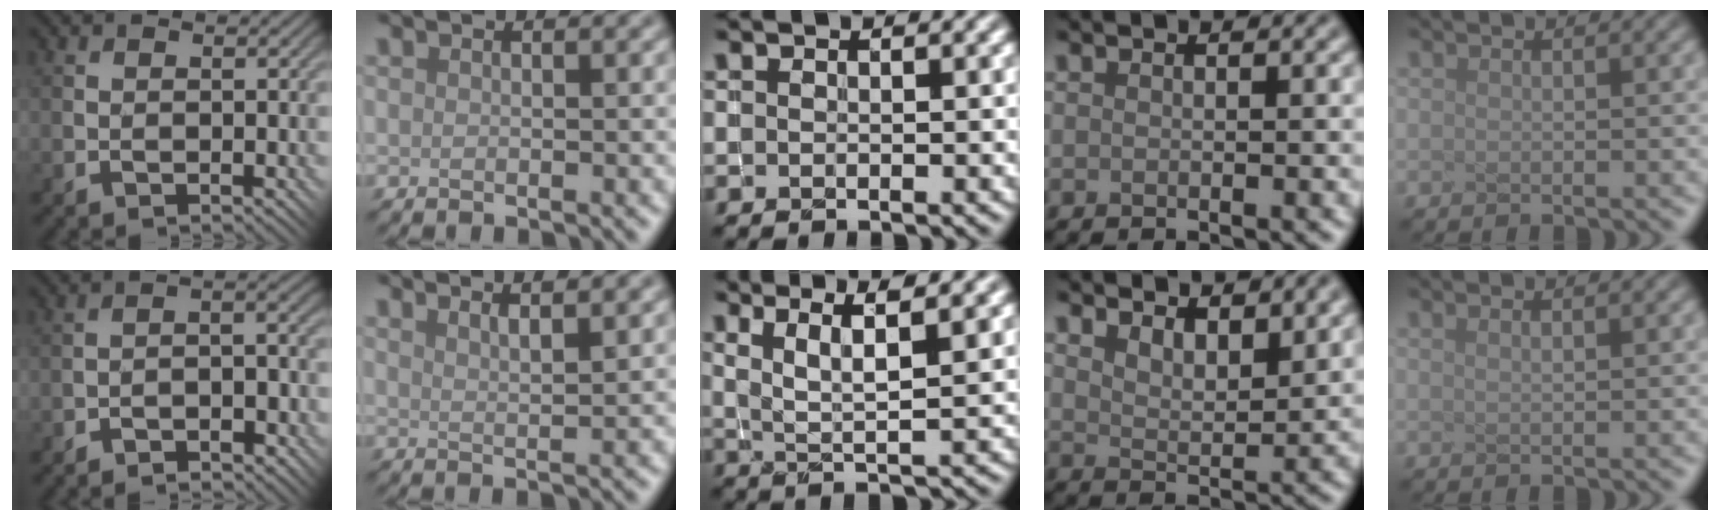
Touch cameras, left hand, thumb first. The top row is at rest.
{"thumb": {"total": 4.0, "force": [-3.3, 1.0, 2.1], "torque": [-0.025, 0.012, -0.064]}, "index": {"total": 3.6, "force": [2.7, 1.1, 2.2], "torque": [-0.004, 0.018, 0.011]}, "middle": {"total": 4.5, "force": [2.3, 0.8, 3.7], "torque": [-0.065, 0.001, 0.042]}, "ring": {"total": 4.4, "force": [3.6, 1.4, 2.2], "torque": [-0.040, -0.002, 0.053]}, "little": {"total": 0.6, "force": [0.4, 0.1, 0.5], "torque": [-0.005, 0.004, 0.003]}}